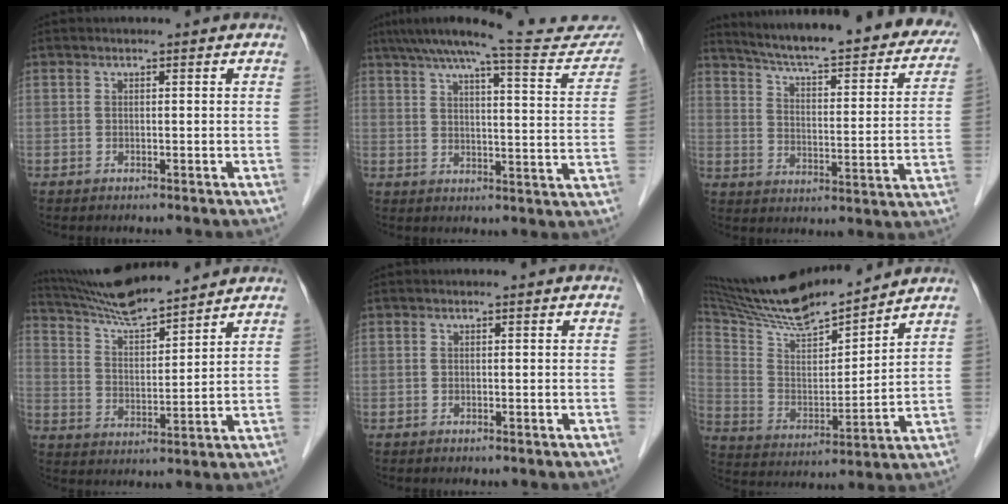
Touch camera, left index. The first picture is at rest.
{"total": 17.6, "force": [16.1, 1.7, 6.7], "torque": [-0.089, -0.014, 0.201]}
{"total": 28.4, "force": [24.5, 5.1, 13.4], "torque": [-0.199, -0.039, 0.305]}
{"total": 12.5, "force": [11.7, 0.5, 4.5], "torque": [-0.090, 0.018, 0.211]}
{"total": 0.0}
{"total": 19.1, "force": [17.4, 1.8, 7.6], "torque": [-0.150, 0.008, 0.313]}